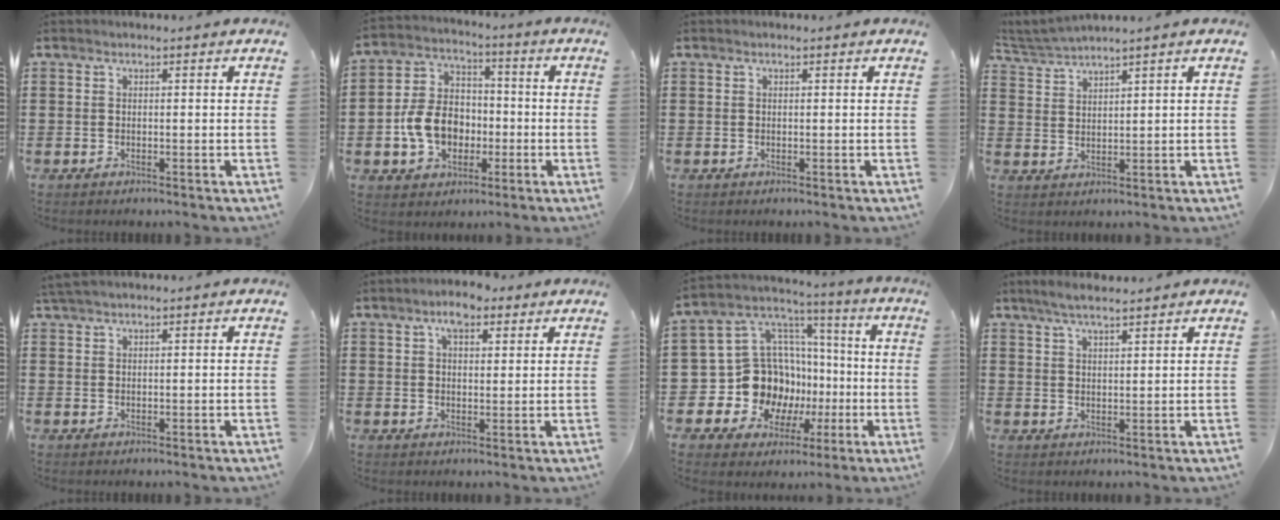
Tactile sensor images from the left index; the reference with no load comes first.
{"total": 9.4, "force": [-2.1, 7.5, 5.3], "torque": [-0.129, 0.023, -0.039]}
{"total": 0.0}
{"total": 3.1, "force": [2.9, -0.6, 0.8], "torque": [-0.027, -0.009, 0.053]}
{"total": 1.5, "force": [1.2, 0.2, 0.9], "torque": [-0.018, 0.001, 0.024]}
{"total": 5.0, "force": [3.3, 2.1, 3.2], "torque": [-0.054, 0.004, 0.055]}
{"total": 14.3, "force": [-3.1, 13.1, 4.9], "torque": [-0.138, -0.016, -0.033]}
{"total": 3.8, "force": [3.1, 0.6, 2.1], "torque": [-0.047, 0.001, 0.057]}